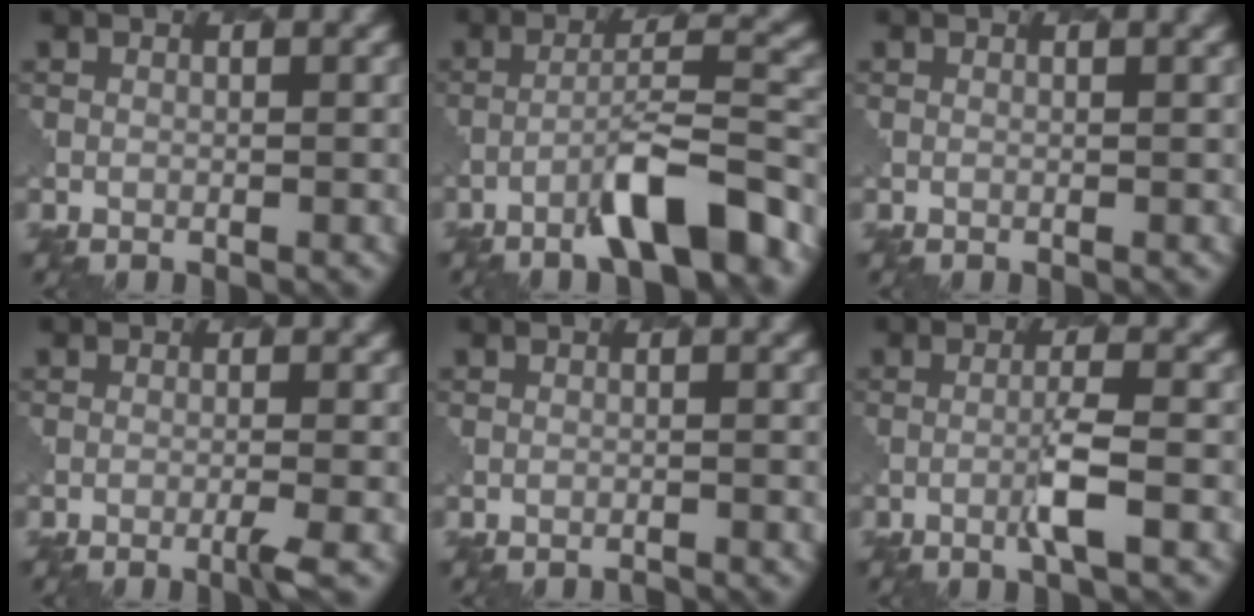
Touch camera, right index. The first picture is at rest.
{"total": 6.7, "force": [-4.2, 1.1, 5.1], "torque": [-0.083, 0.013, -0.066]}
{"total": 0.8, "force": [0.2, 0.3, 0.7], "torque": [-0.006, -0.002, -0.004]}
{"total": 1.6, "force": [-0.6, 0.2, 1.5], "torque": [-0.019, -0.001, -0.019]}
{"total": 1.0, "force": [-1.0, 0.1, 0.2], "torque": [0.008, -0.002, -0.017]}
{"total": 2.3, "force": [-0.5, -0.1, 2.3], "torque": [-0.042, 0.007, -0.015]}